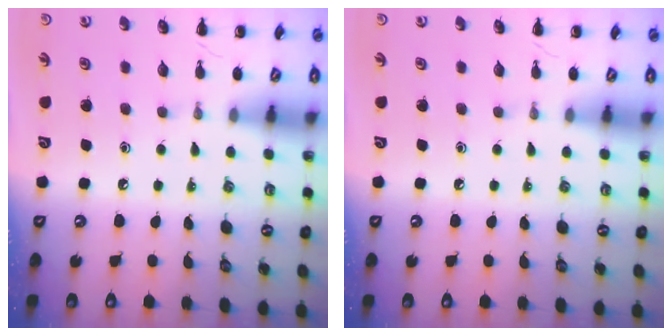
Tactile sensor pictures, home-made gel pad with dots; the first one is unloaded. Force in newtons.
{"total": 0.0}